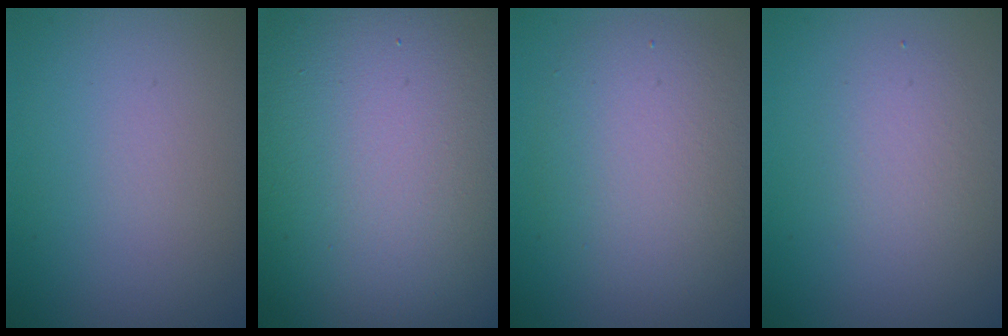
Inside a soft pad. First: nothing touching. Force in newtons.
{"total": 19.8, "press": 19.7, "slide": 1.2}
{"total": 5.2, "press": 5.2, "slide": 0.4}
{"total": 2.2, "press": 2.2, "slide": 0.3}